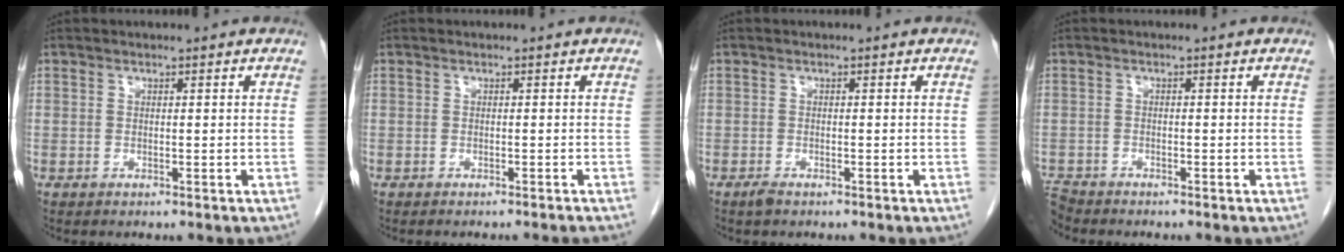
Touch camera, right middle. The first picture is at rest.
{"total": 3.4, "force": [-3.1, -0.6, 1.3], "torque": [-0.012, -0.002, -0.036]}
{"total": 1.0, "force": [-0.8, 0.2, 0.5], "torque": [-0.018, -0.003, -0.014]}
{"total": 2.4, "force": [-2.4, 0.2, 0.0], "torque": [0.000, -0.012, -0.046]}